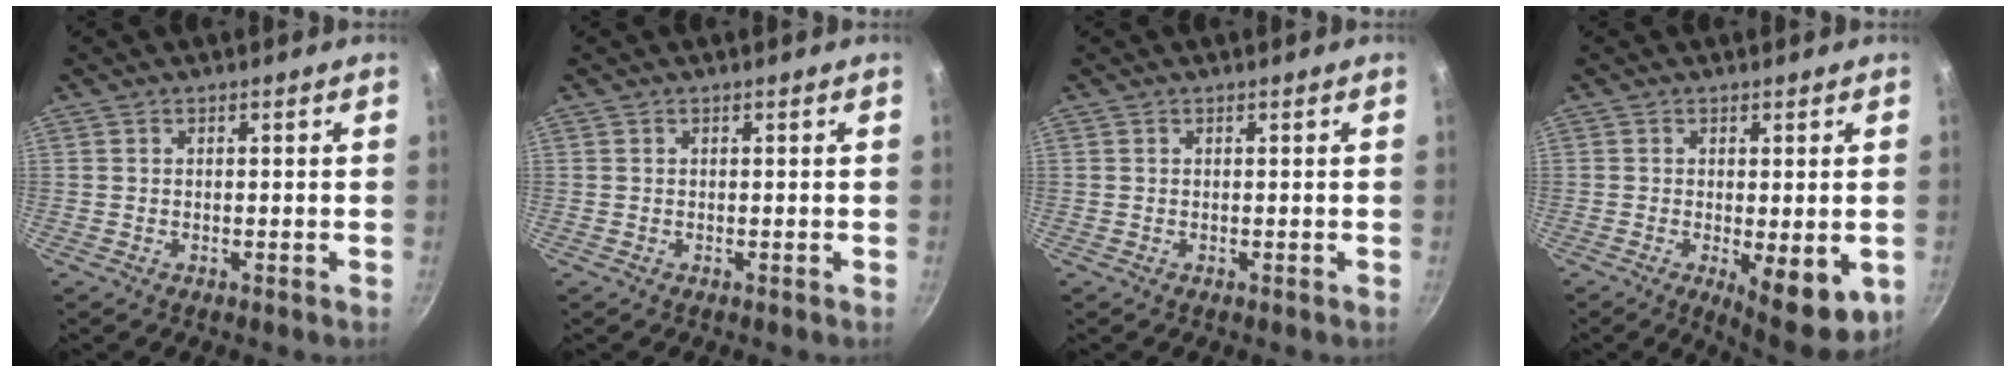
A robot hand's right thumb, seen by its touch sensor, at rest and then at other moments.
{"total": 0.0}
{"total": 0.0}
{"total": 9.9, "force": [-2.8, 3.5, 8.8], "torque": [-0.114, -0.021, -0.033]}